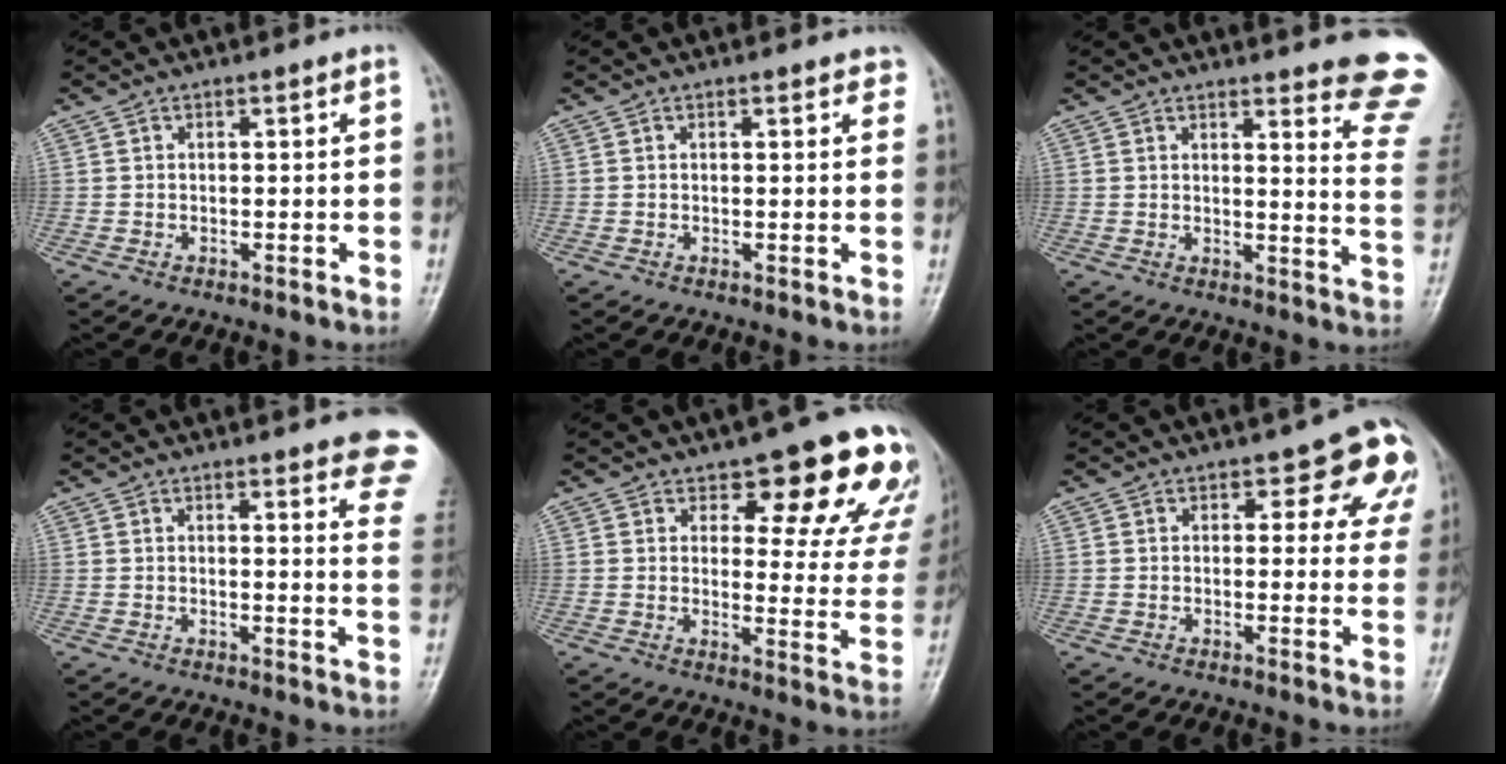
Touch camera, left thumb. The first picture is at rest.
{"total": 2.2, "force": [1.6, 1.0, 1.1], "torque": [0.007, 0.000, 0.011]}
{"total": 12.9, "force": [11.2, 1.6, 6.1], "torque": [-0.044, -0.111, 0.106]}
{"total": 12.2, "force": [9.6, 2.7, 7.0], "torque": [-0.046, -0.043, 0.087]}
{"total": 16.4, "force": [11.3, 6.6, 9.9], "torque": [-0.059, -0.063, 0.123]}
{"total": 8.7, "force": [4.9, 4.6, 5.5], "torque": [-0.018, -0.021, 0.046]}